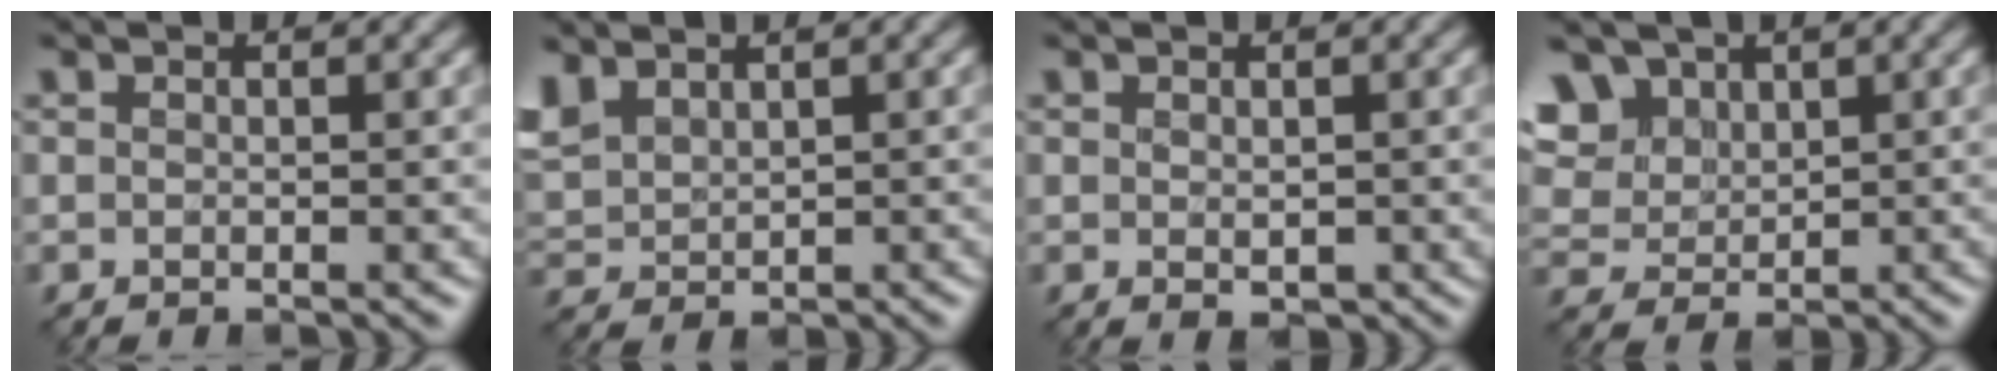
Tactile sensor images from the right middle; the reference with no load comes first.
{"total": 3.8, "force": [2.5, 2.4, 1.6], "torque": [-0.058, 0.008, 0.055]}
{"total": 1.2, "force": [-0.1, 0.8, 0.9], "torque": [-0.013, -0.003, 0.001]}
{"total": 7.9, "force": [4.1, 5.7, 3.7], "torque": [-0.096, 0.017, 0.065]}